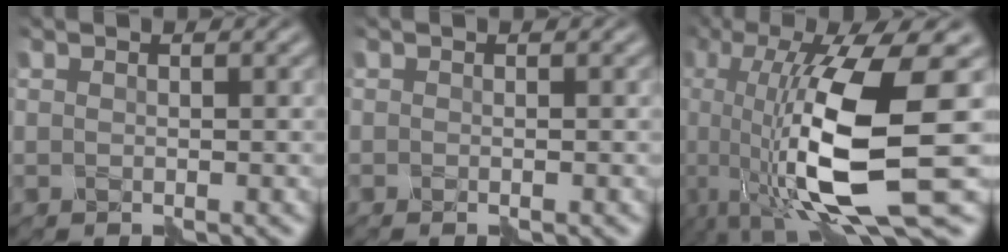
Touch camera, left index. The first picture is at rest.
{"total": 0.0}
{"total": 12.6, "force": [-2.3, 3.3, 12.0], "torque": [-0.211, -0.009, -0.044]}